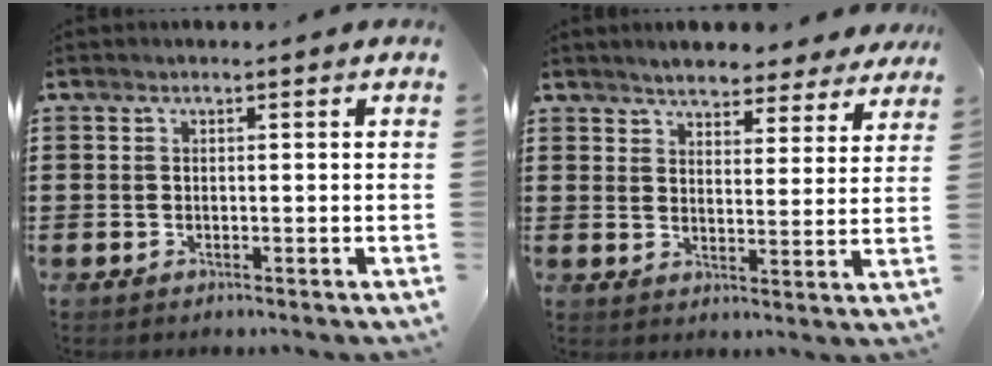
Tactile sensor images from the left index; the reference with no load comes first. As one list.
[{"total": 4.6, "force": [4.5, 0.8, 0.6], "torque": [-0.031, -0.015, 0.082]}]